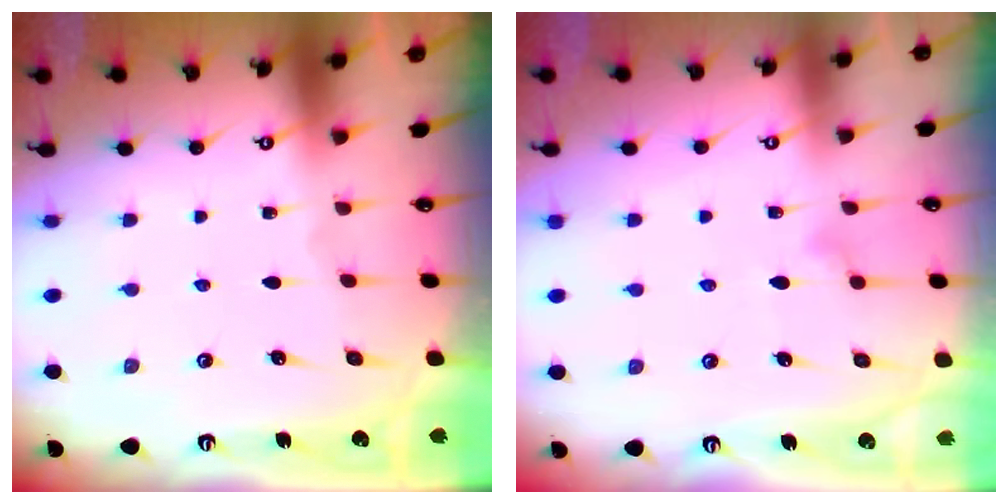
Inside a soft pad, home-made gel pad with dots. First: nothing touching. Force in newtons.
{"total": 9.1, "press": 9.1, "slide": 0.5}